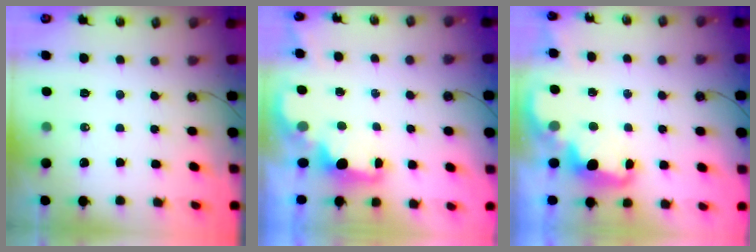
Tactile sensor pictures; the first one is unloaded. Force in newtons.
{"total": 2.1, "press": 2.0, "slide": 0.8}
{"total": 2.7, "press": 2.6, "slide": 0.7}